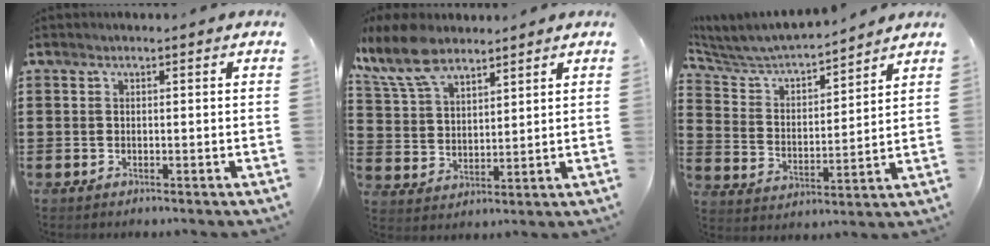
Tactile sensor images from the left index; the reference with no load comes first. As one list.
[{"total": 9.5, "force": [7.2, 3.7, 5.0], "torque": [-0.126, -0.012, 0.134]}, {"total": 5.2, "force": [5.0, 0.8, 1.2], "torque": [-0.051, -0.035, 0.077]}]